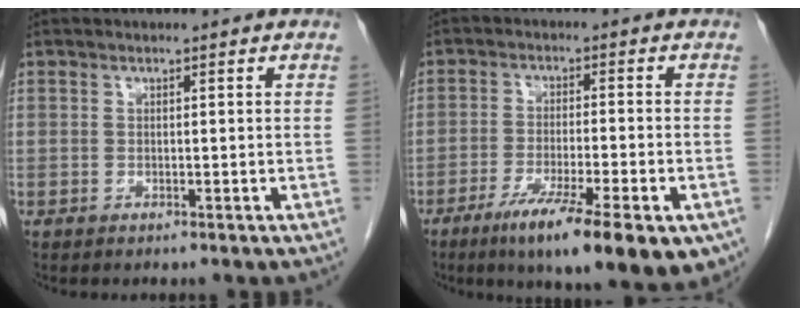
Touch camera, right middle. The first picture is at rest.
{"total": 15.4, "force": [-9.1, 2.3, 12.3], "torque": [-0.147, -0.029, -0.138]}